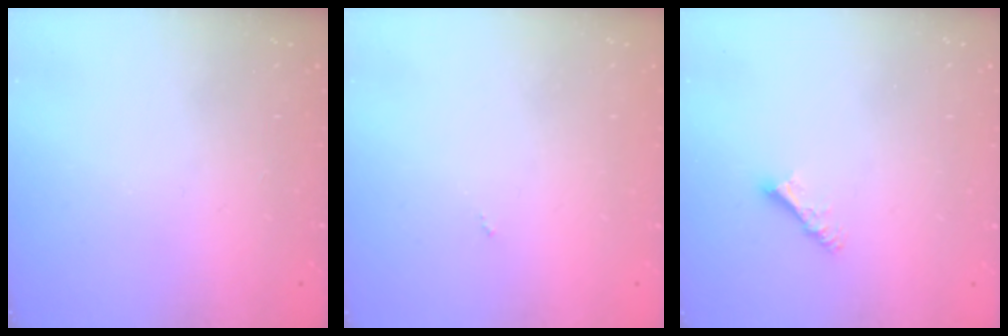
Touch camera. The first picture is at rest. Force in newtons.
{"total": 0.0}
{"total": 4.2, "press": 4.1, "slide": 0.5}